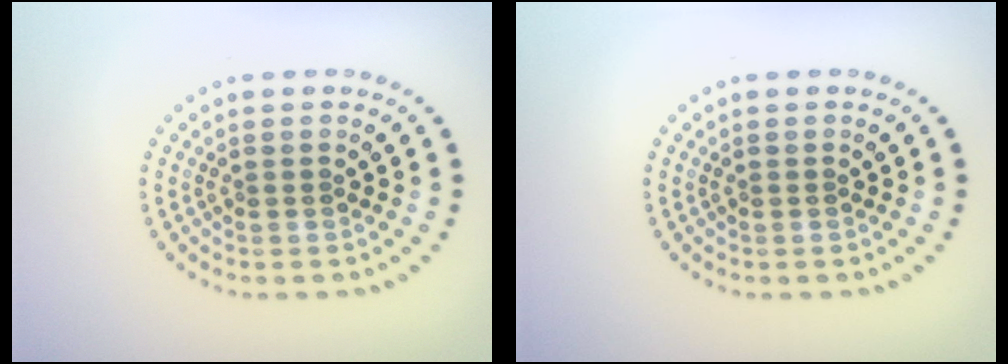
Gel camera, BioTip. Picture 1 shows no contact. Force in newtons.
{"total": 0.0}